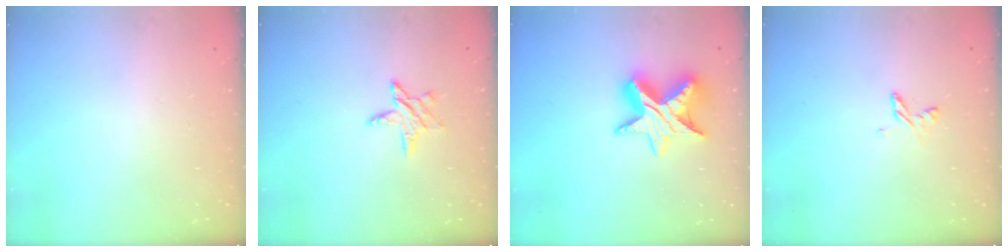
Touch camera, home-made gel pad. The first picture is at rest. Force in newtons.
{"total": 4.8, "press": 4.8, "slide": 0.5}
{"total": 12.7, "press": 12.7, "slide": 0.7}
{"total": 5.1, "press": 5.1, "slide": 0.4}